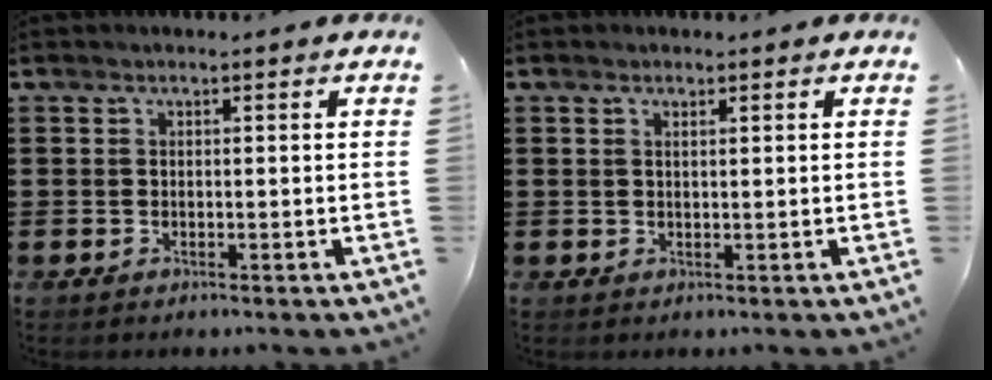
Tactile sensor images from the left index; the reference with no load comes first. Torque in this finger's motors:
{"motor_torque": [-0.28, 0.41, -0.05, -0.01]}